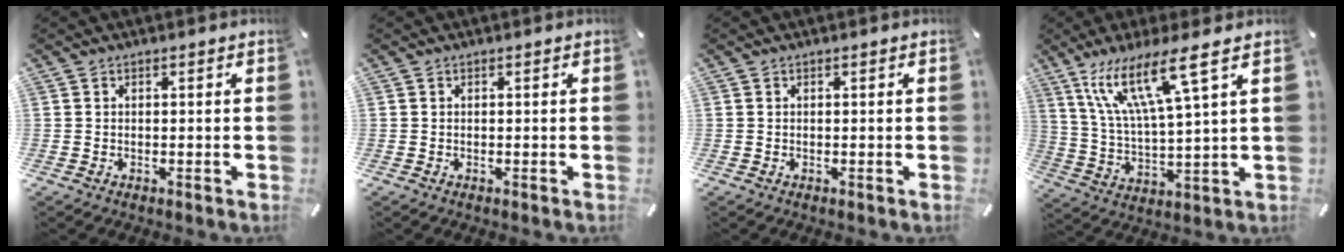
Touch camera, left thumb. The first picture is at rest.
{"total": 0.0}
{"total": 0.0}
{"total": 15.0, "force": [9.1, 1.9, 11.8], "torque": [-0.262, -0.031, 0.150]}